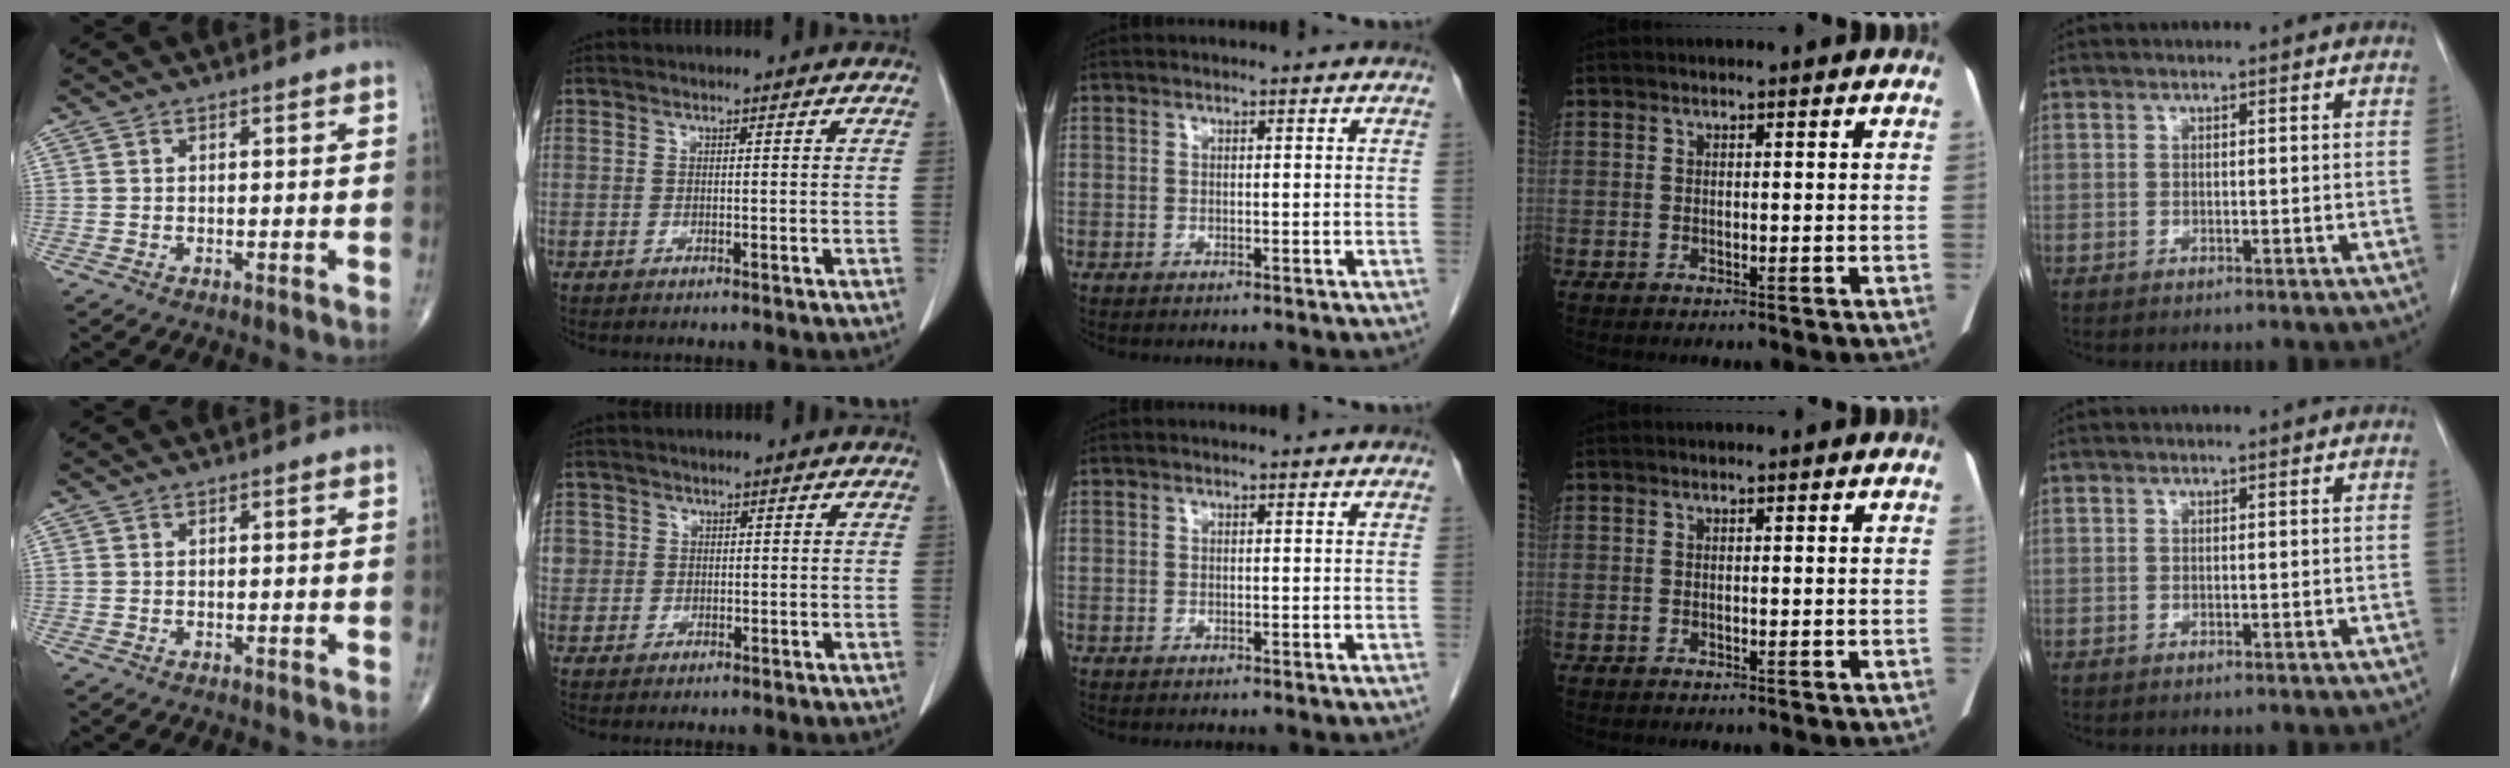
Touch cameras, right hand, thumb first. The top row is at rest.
{"index": {"total": 3.1, "force": [0.6, 3.0, 0.3], "torque": [0.012, 0.007, 0.014]}}